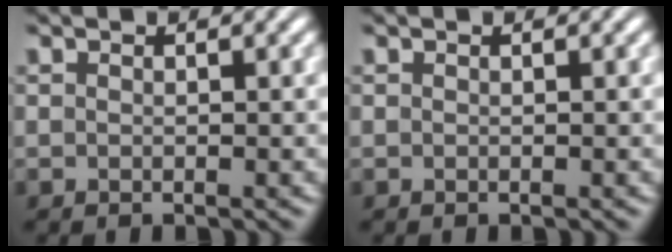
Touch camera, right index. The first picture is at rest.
{"total": 0.0}